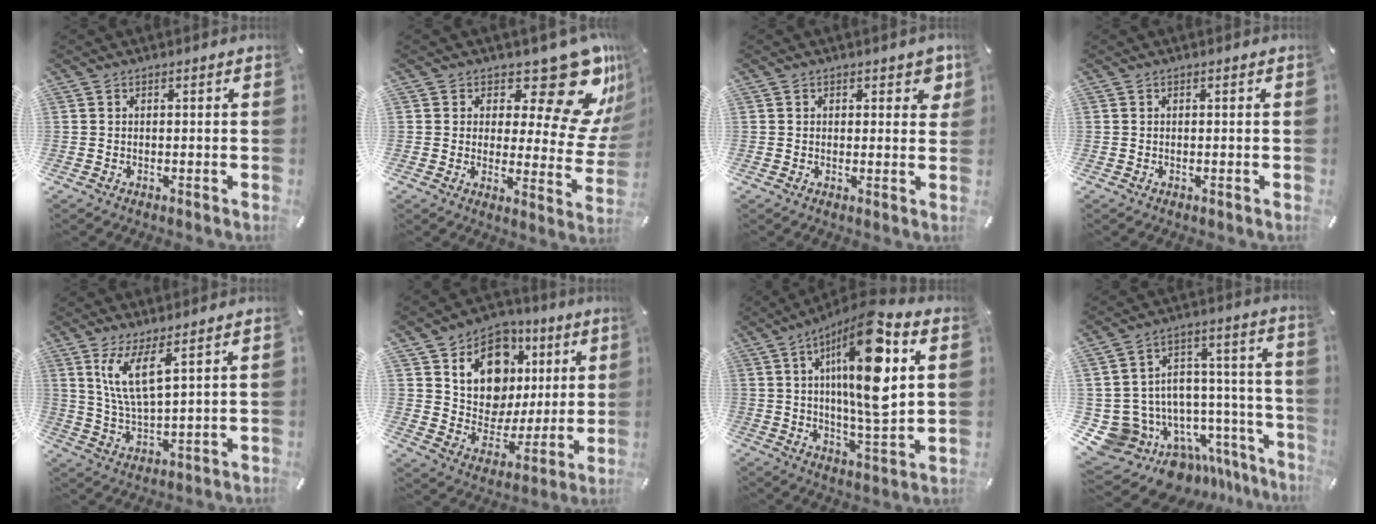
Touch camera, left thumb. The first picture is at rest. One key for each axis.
{"total": 19.2, "fx": 12.6, "fy": 8.0, "fz": 12.1, "tx": -0.150, "ty": -0.100, "tz": 0.209}
{"total": 3.5, "fx": 1.7, "fy": 2.2, "fz": 2.1, "tx": -0.005, "ty": -0.007, "tz": 0.021}
{"total": 0.0}
{"total": 9.5, "fx": 5.7, "fy": 2.4, "fz": 7.2, "tx": -0.163, "ty": -0.011, "tz": 0.102}
{"total": 14.3, "fx": 5.6, "fy": 11.6, "fz": 6.0, "tx": -0.095, "ty": -0.037, "tz": 0.109}
{"total": 21.1, "fx": 6.2, "fy": 6.2, "fz": 19.2, "tx": -0.341, "ty": -0.024, "tz": 0.083}
{"total": 13.7, "fx": -8.6, "fy": 9.9, "fz": 4.2, "tx": -0.044, "ty": 0.015, "tz": -0.122}